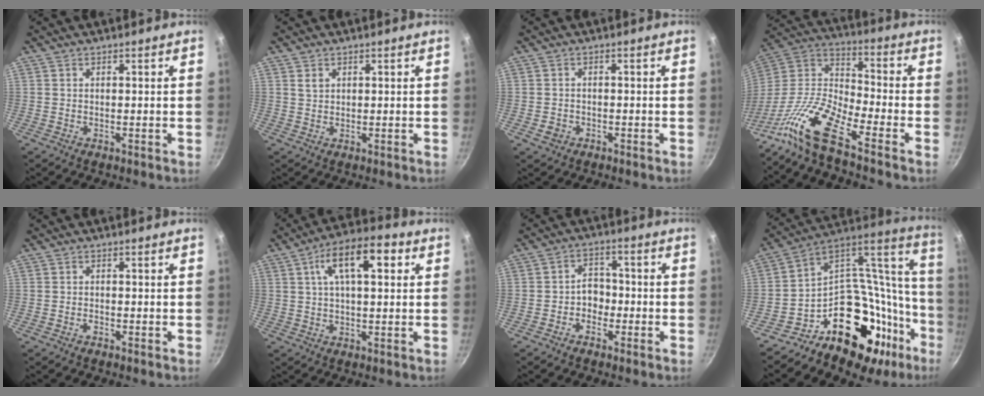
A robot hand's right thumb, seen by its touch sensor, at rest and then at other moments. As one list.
[{"total": 1.5, "force": [0.8, 1.0, 0.8], "torque": [-0.012, -0.004, 0.017]}, {"total": 1.9, "force": [-0.9, 1.4, 0.9], "torque": [-0.016, 0.009, -0.011]}, {"total": 13.7, "force": [-9.7, 3.1, 9.2], "torque": [-0.183, 0.077, -0.215]}, {"total": 0.7, "force": [-0.6, 0.2, 0.4], "torque": [-0.012, 0.006, -0.011]}, {"total": 12.4, "force": [3.8, 5.5, 10.4], "torque": [-0.158, 0.021, 0.053]}, {"total": 4.8, "force": [-1.8, 3.6, 2.5], "torque": [-0.010, 0.026, -0.032]}, {"total": 31.5, "force": [-13.7, 22.1, 17.7], "torque": [-0.177, 0.117, -0.201]}]